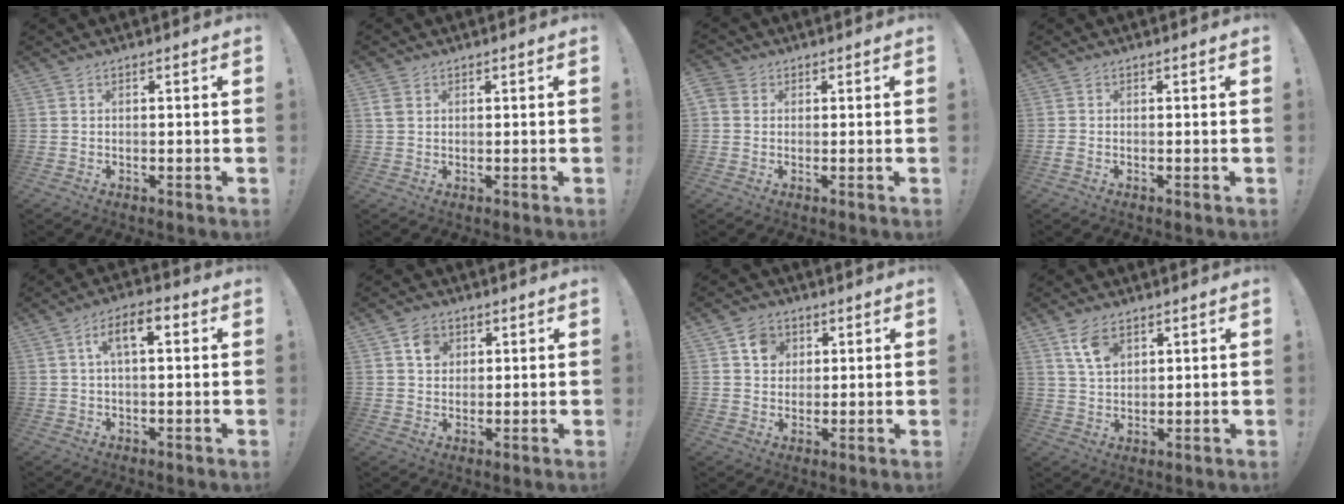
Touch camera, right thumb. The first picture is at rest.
{"total": 2.6, "force": [1.1, 1.8, 1.5], "torque": [-0.028, 0.002, 0.023]}
{"total": 3.1, "force": [0.9, 2.7, 1.3], "torque": [-0.020, 0.002, 0.018]}
{"total": 1.2, "force": [-0.6, 0.2, 1.0], "torque": [-0.025, 0.003, -0.008]}
{"total": 7.9, "force": [2.1, 3.3, 6.9], "torque": [-0.116, 0.012, 0.031]}
{"total": 5.6, "force": [2.6, 4.7, 1.7], "torque": [-0.017, -0.006, 0.044]}
{"total": 7.3, "force": [3.0, 6.3, 2.2], "torque": [-0.031, -0.008, 0.058]}
{"total": 7.2, "force": [4.1, 4.2, 4.3], "torque": [-0.078, -0.013, 0.077]}